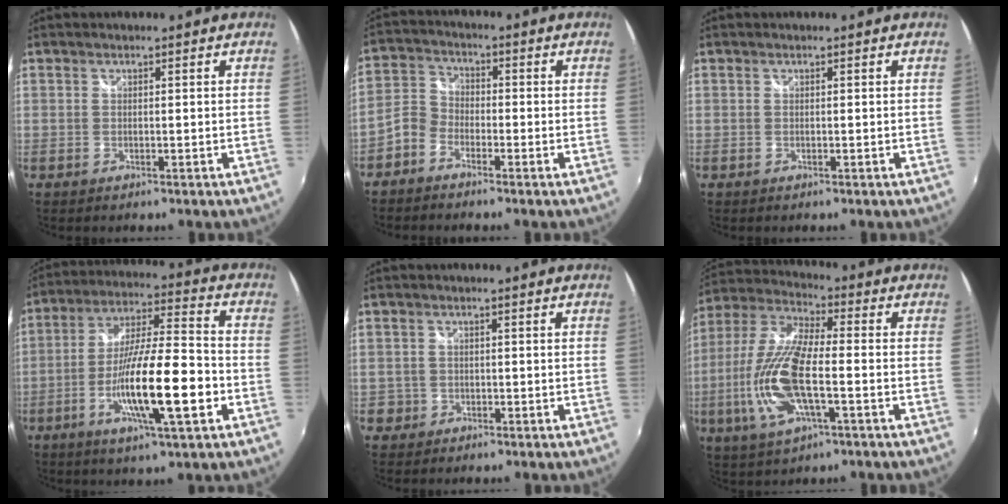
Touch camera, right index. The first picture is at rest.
{"total": 4.3, "force": [-2.8, 2.9, 1.3], "torque": [-0.027, 0.016, -0.068]}
{"total": 0.0}
{"total": 16.9, "force": [-5.5, 2.5, 15.8], "torque": [-0.291, -0.008, -0.095]}
{"total": 2.2, "force": [-0.6, 2.1, -0.1], "torque": [0.001, 0.009, -0.007]}
{"total": 16.2, "force": [-4.0, 5.3, 14.8], "torque": [-0.315, -0.008, -0.078]}